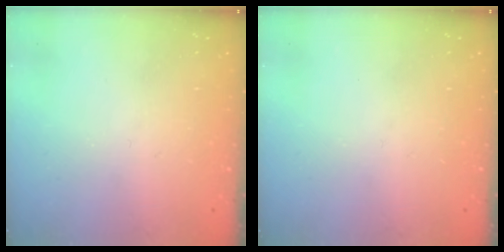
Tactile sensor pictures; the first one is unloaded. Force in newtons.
{"total": 0.0}